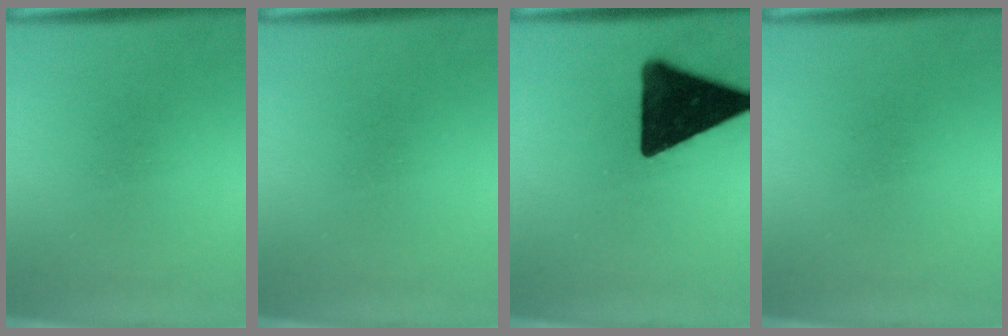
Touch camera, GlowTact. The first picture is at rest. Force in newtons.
{"total": 0.0}
{"total": 17.2}
{"total": 0.0}